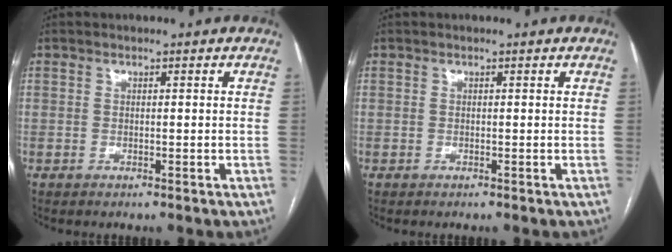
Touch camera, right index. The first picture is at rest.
{"total": 0.0}